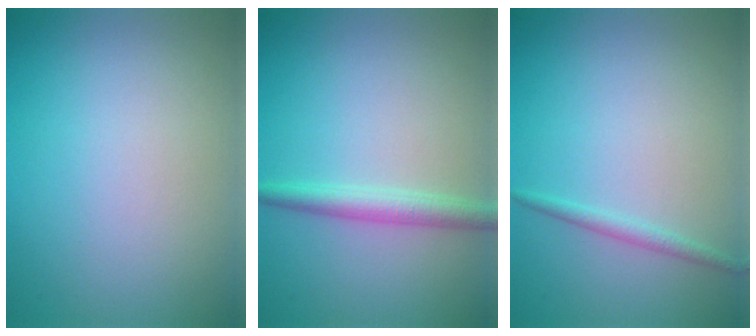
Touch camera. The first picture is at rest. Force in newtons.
{"total": 2.5, "press": 2.5, "slide": 0.0}
{"total": 1.2, "press": 1.2, "slide": 0.1}